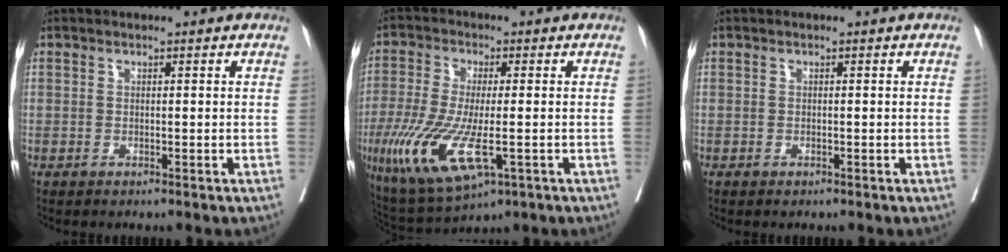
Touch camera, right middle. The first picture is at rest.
{"total": 12.9, "force": [-4.2, 3.6, 11.7], "torque": [-0.240, -0.037, -0.065]}
{"total": 0.0}